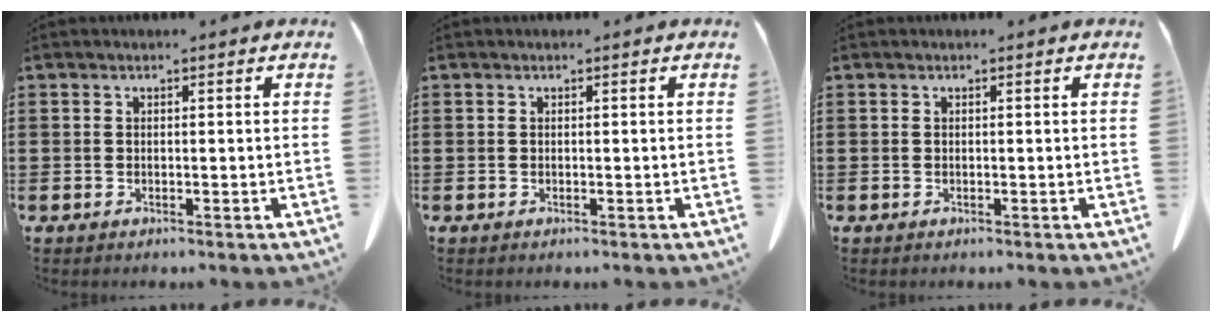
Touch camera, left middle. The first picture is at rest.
{"total": 0.0}
{"total": 0.0}